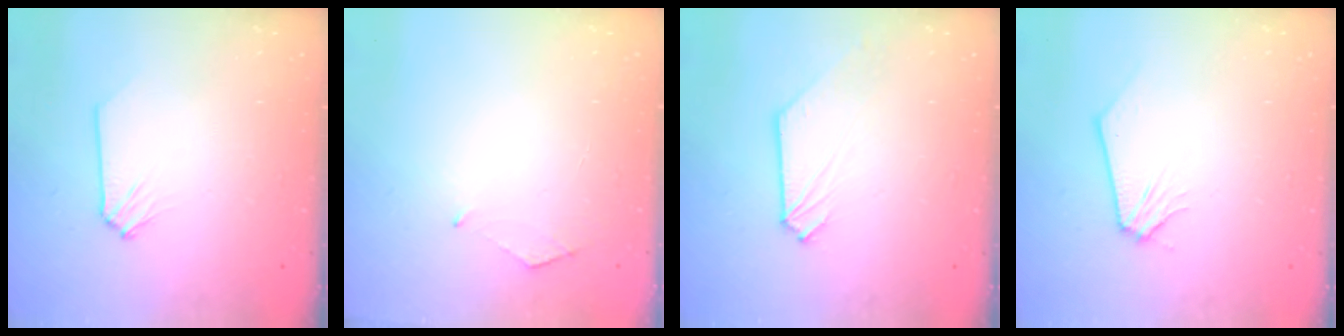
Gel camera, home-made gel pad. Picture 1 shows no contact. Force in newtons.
{"total": 3.1, "press": 3.1, "slide": 0.4}
{"total": 0.7, "press": 0.7, "slide": 0.1}
{"total": 0.0}